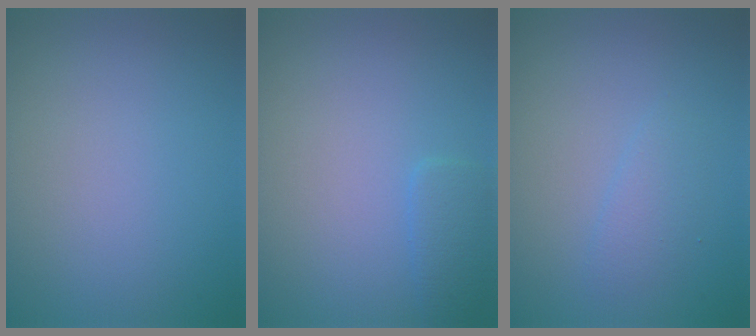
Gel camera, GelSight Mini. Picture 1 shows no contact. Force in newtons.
{"total": 1.5, "press": 1.5, "slide": 0.1}
{"total": 1.3, "press": 1.3, "slide": 0.1}